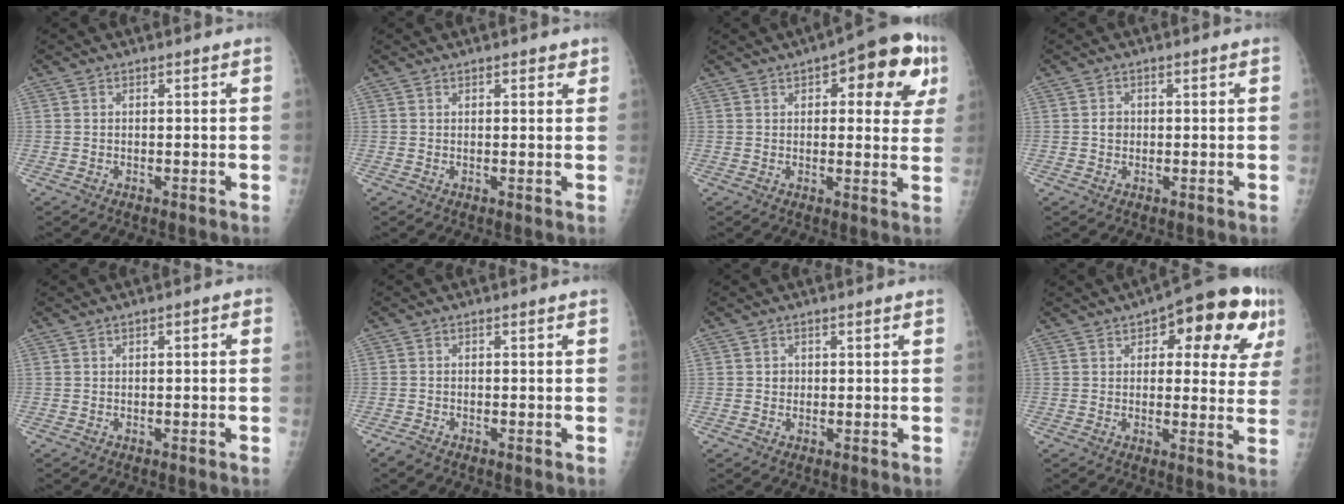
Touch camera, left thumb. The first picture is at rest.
{"total": 2.0, "force": [1.3, 0.9, 1.3], "torque": [-0.008, -0.004, 0.015]}
{"total": 14.9, "force": [6.0, 6.3, 12.1], "torque": [-0.101, 0.002, 0.064]}
{"total": 1.5, "force": [-0.1, 1.4, 0.6], "torque": [-0.003, 0.003, -0.002]}
{"total": 1.8, "force": [0.1, 0.7, 1.6], "torque": [-0.019, 0.010, -0.003]}
{"total": 1.5, "force": [-1.4, 0.3, 0.4], "torque": [-0.018, -0.001, -0.028]}
{"total": 0.9, "force": [0.0, 0.9, 0.1], "torque": [0.005, 0.002, 0.000]}
{"total": 16.9, "force": [7.1, 7.3, 13.5], "torque": [-0.128, 0.002, 0.082]}